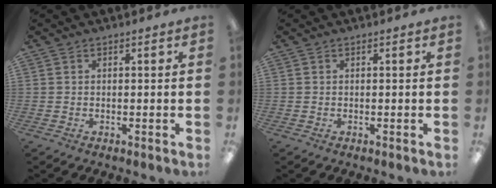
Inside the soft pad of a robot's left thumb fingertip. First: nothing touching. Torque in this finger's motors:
{"motor_torque": [0.00, 0.00, 0.02, 0.02, 0.00]}